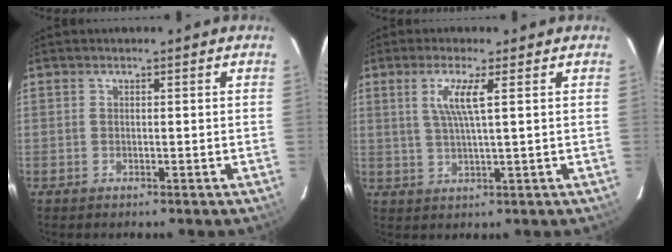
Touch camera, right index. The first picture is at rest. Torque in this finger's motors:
{"motor_torque": [0.10, 0.06, 0.24, 0.09]}